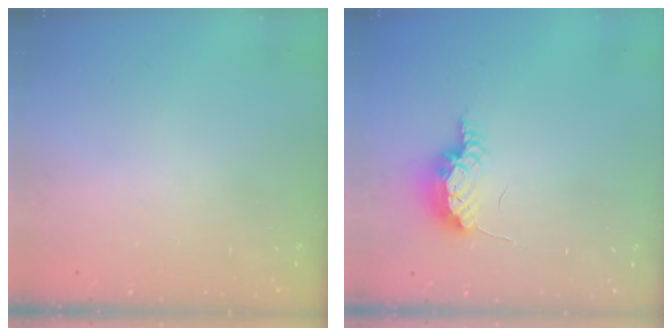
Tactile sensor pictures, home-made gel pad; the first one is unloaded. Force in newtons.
{"total": 9.6, "press": 8.1, "slide": 5.2}